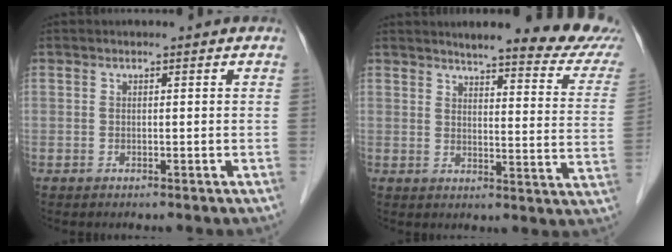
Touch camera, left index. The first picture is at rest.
{"total": 17.6, "force": [15.8, 1.7, 7.7], "torque": [-0.084, -0.049, 0.173]}